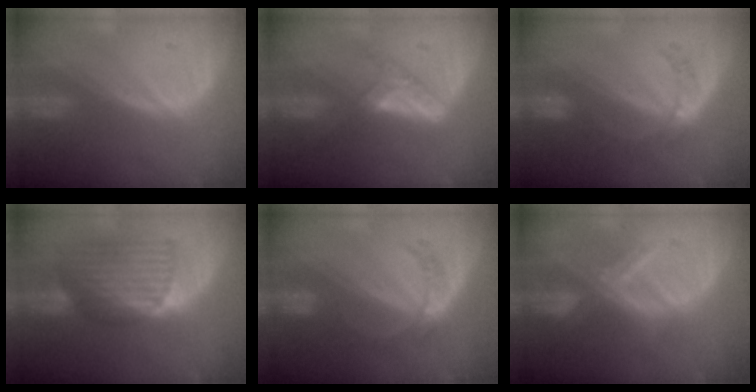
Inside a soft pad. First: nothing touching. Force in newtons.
{"total": 5.4, "press": 4.7, "slide": 2.7}
{"total": 5.2, "press": 4.7, "slide": 2.4}
{"total": 7.4, "press": 7.3, "slide": 0.9}
{"total": 5.3, "press": 4.8, "slide": 2.2}
{"total": 6.7, "press": 6.1, "slide": 2.9}